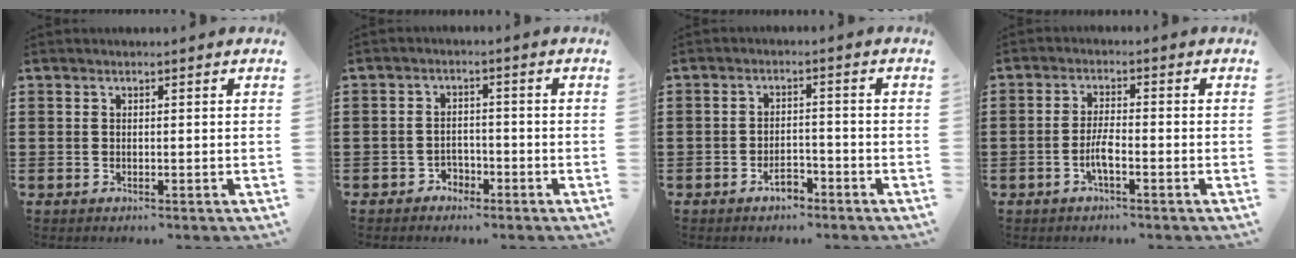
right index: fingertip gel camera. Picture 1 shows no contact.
{"total": 2.5, "force": [-1.8, 1.7, 0.1], "torque": [-0.013, 0.004, -0.042]}
{"total": 3.4, "force": [-2.4, 1.5, 1.8], "torque": [-0.033, 0.007, -0.047]}
{"total": 3.4, "force": [-1.4, 0.5, 3.1], "torque": [-0.069, -0.006, -0.029]}